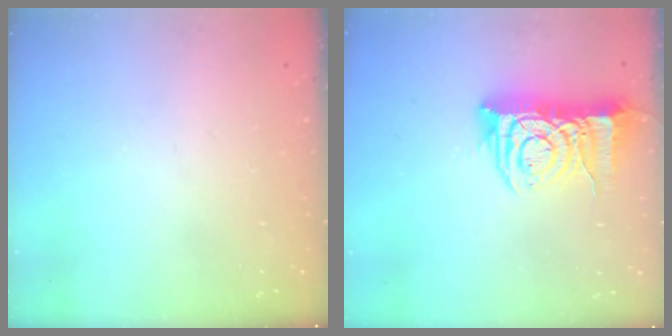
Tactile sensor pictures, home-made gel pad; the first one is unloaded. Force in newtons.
{"total": 11.3, "press": 11.2, "slide": 1.4}